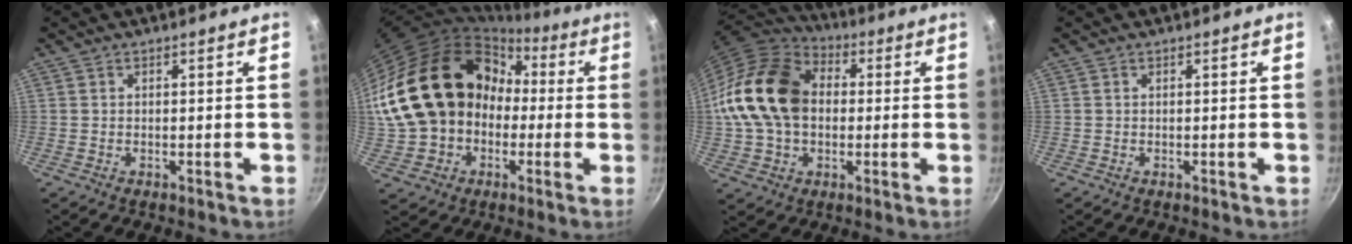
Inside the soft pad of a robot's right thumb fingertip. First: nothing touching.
{"total": 23.6, "force": [0.8, 18.6, 14.4], "torque": [-0.247, 0.070, 0.032]}
{"total": 19.8, "force": [1.3, 14.4, 13.5], "torque": [-0.241, 0.033, 0.015]}
{"total": 0.0}